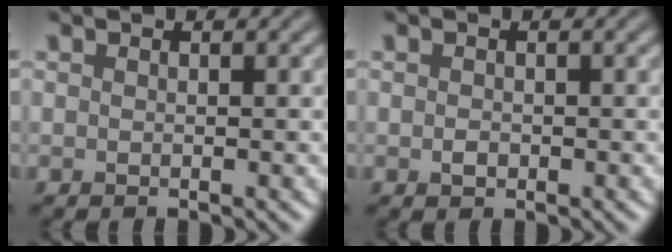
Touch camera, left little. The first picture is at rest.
{"total": 0.9, "force": [-0.2, 0.7, 0.5], "torque": [-0.010, 0.000, -0.006]}